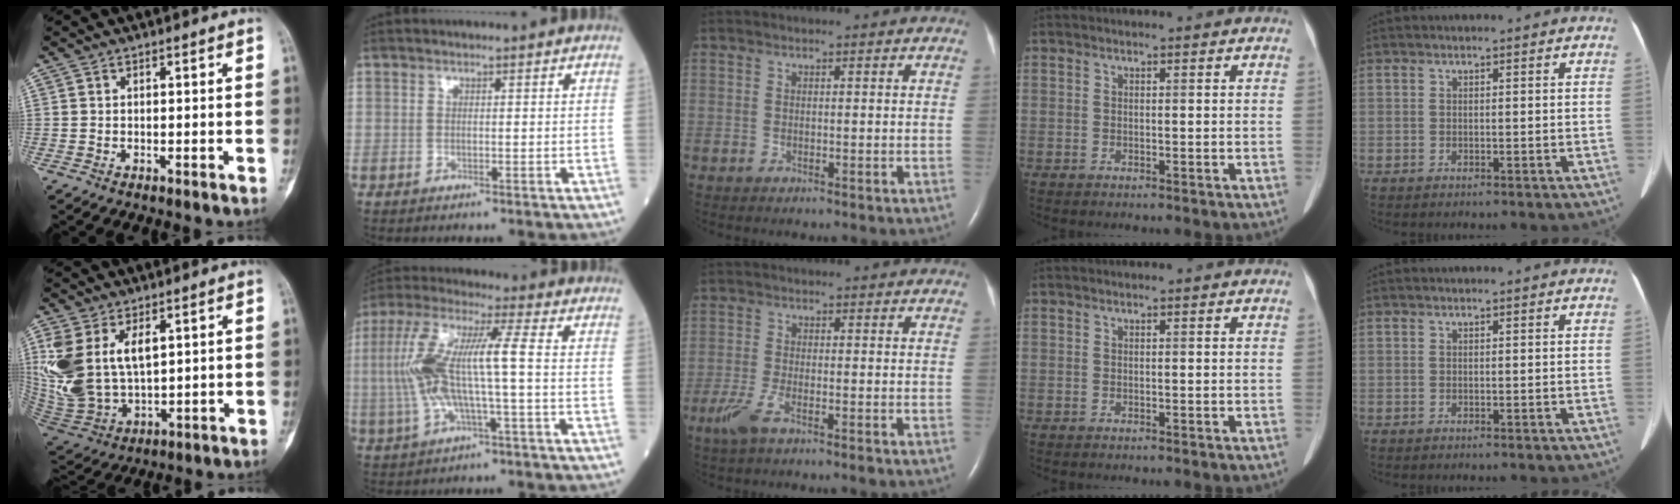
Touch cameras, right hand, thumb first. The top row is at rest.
{"thumb": {"total": 15.4, "force": [4.8, 9.2, 11.5], "torque": [-0.240, -0.013, 0.113]}, "index": {"total": 12.5, "force": [-0.6, 1.2, 12.4], "torque": [-0.267, 0.024, -0.016]}, "middle": {"total": 4.1, "force": [-2.5, 0.6, 3.1], "torque": [-0.074, -0.010, -0.052]}}